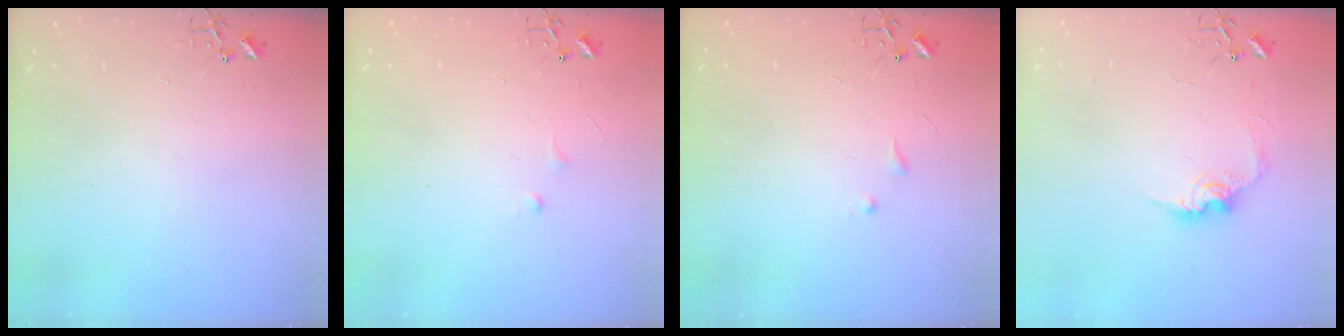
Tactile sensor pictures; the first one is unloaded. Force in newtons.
{"total": 3.4, "press": 3.4, "slide": 0.5}
{"total": 5.3, "press": 5.2, "slide": 0.7}
{"total": 10.1, "press": 10.0, "slide": 0.5}